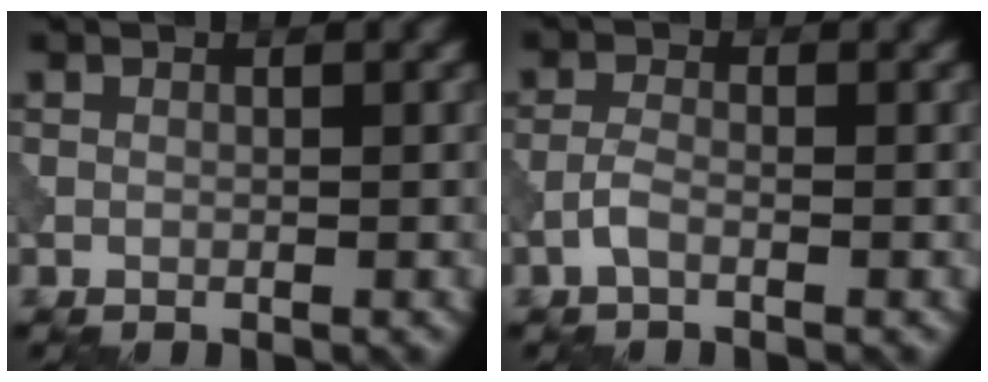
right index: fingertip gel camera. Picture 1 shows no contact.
{"total": 1.5, "force": [-0.8, 0.5, 1.1], "torque": [-0.026, 0.003, -0.021]}